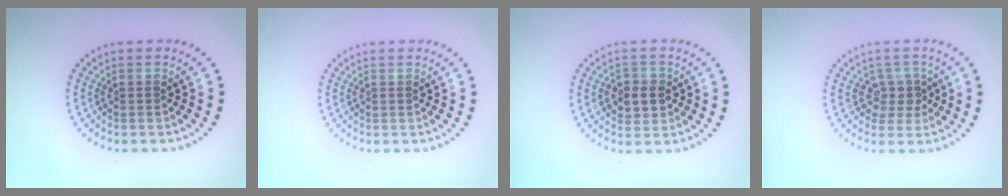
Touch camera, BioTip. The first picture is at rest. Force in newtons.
{"total": 0.0}
{"total": 2.9, "press": 2.8, "slide": 0.5}
{"total": 2.2, "press": 1.9, "slide": 1.1}